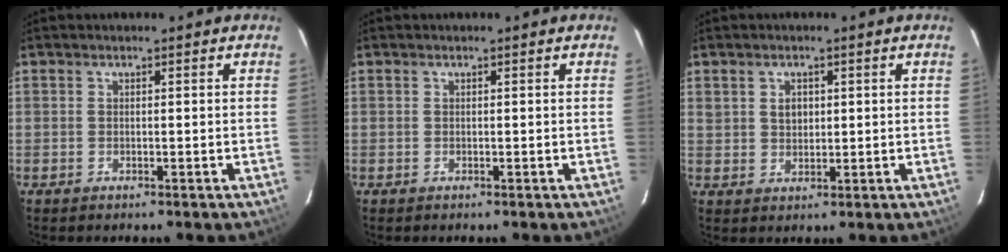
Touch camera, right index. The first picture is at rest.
{"total": 0.0}
{"total": 3.0, "force": [0.9, 2.3, 1.6], "torque": [-0.023, 0.006, 0.018]}